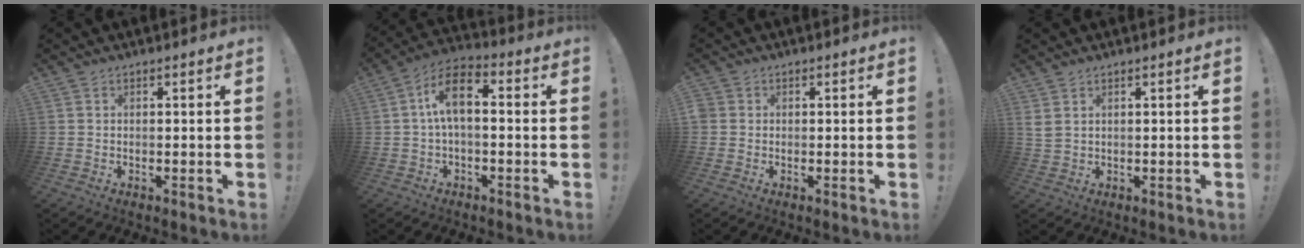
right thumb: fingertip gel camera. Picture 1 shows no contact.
{"total": 10.0, "force": [0.9, 4.9, 8.6], "torque": [-0.167, 0.015, 0.020]}
{"total": 1.2, "force": [0.1, 1.1, 0.5], "torque": [-0.011, 0.003, 0.003]}
{"total": 2.6, "force": [1.4, 1.4, 1.7], "torque": [-0.037, 0.000, 0.029]}